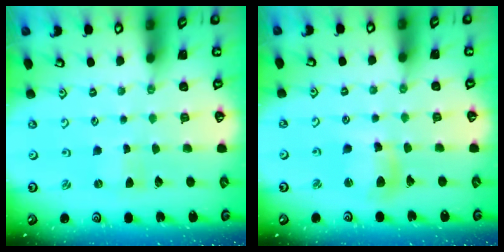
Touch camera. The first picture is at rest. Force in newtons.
{"total": 9.2, "press": 9.1, "slide": 1.3}